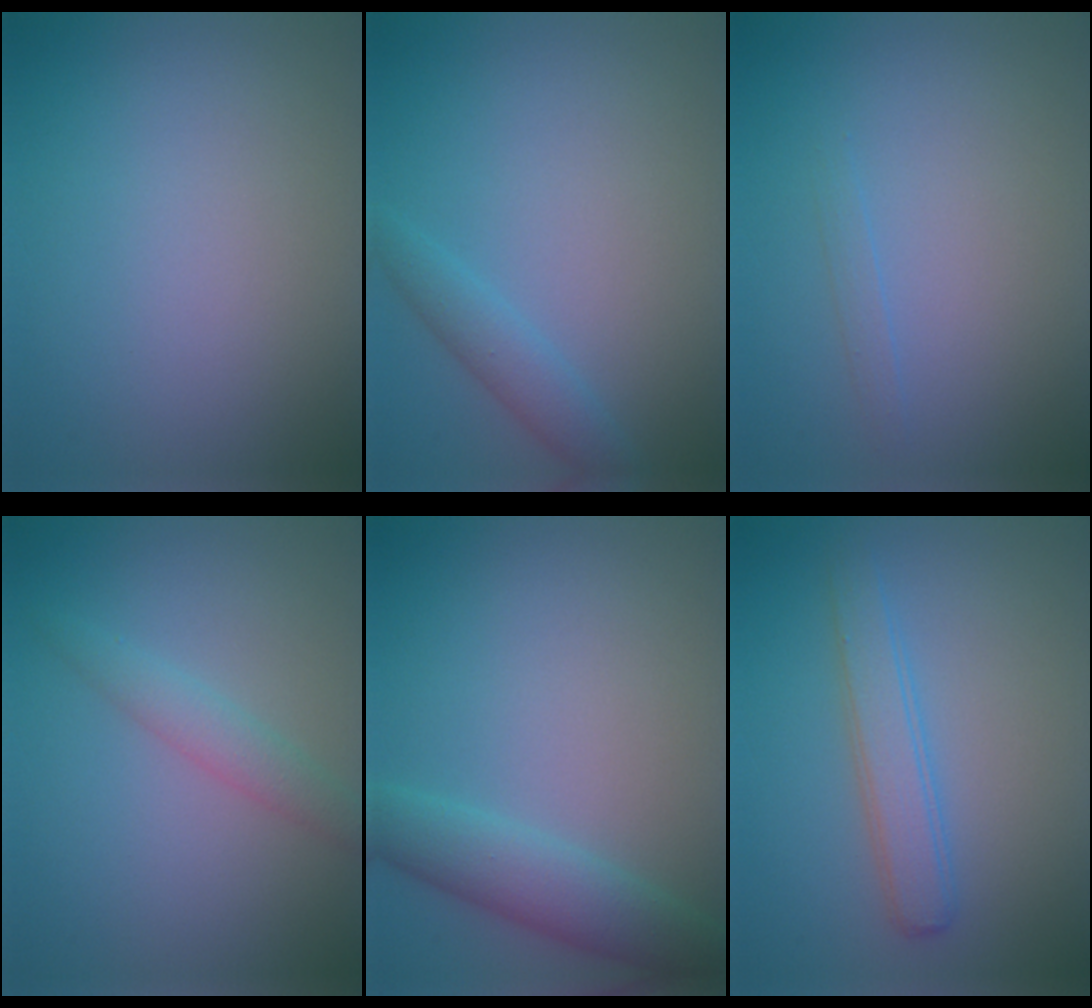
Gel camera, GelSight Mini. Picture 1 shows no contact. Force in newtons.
{"total": 2.2, "press": 2.2, "slide": 0.1}
{"total": 0.7, "press": 0.7, "slide": 0.0}
{"total": 1.6, "press": 1.6, "slide": 0.1}
{"total": 4.2, "press": 4.2, "slide": 0.2}
{"total": 2.9, "press": 2.9, "slide": 0.1}